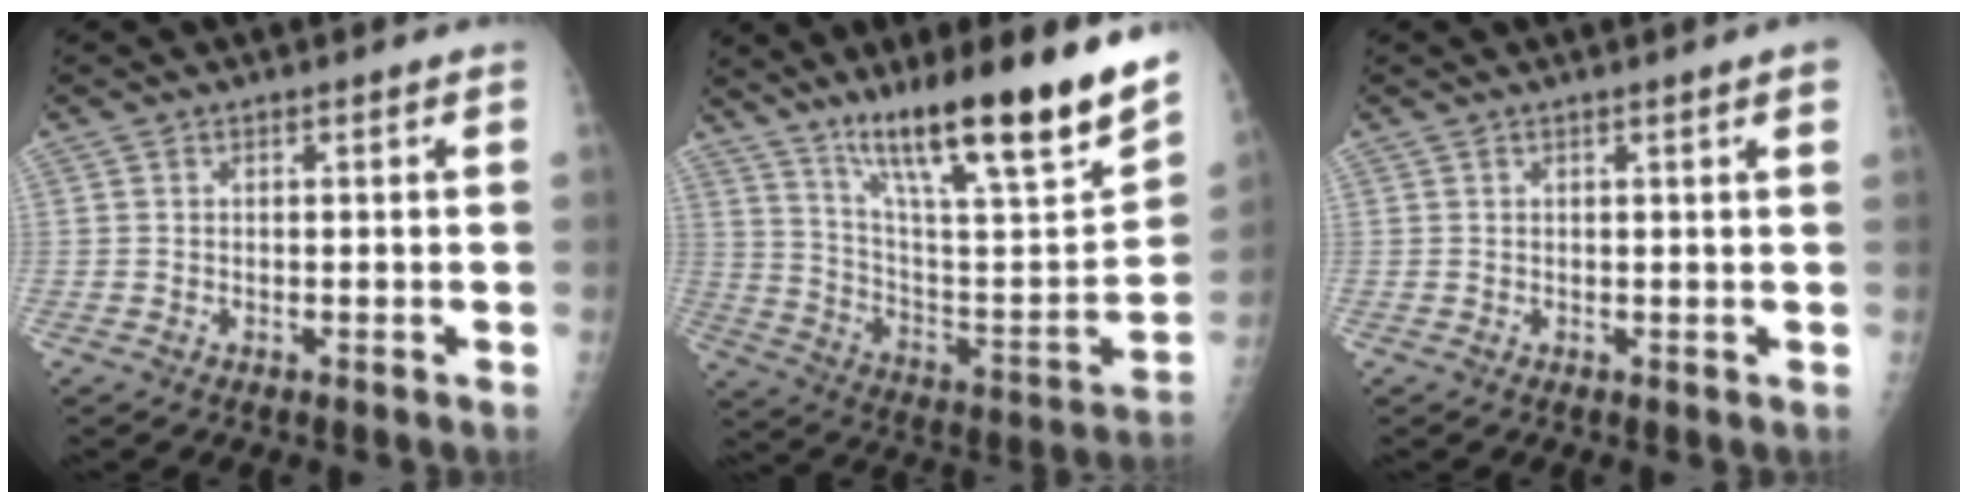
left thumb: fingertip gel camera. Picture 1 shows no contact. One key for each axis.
{"total": 26.3, "fx": 18.2, "fy": 2.9, "fz": 18.8, "tx": -0.273, "ty": -0.073, "tz": 0.305}
{"total": 2.5, "fx": 1.5, "fy": -0.3, "fz": 1.9, "tx": -0.026, "ty": 0.001, "tz": 0.021}